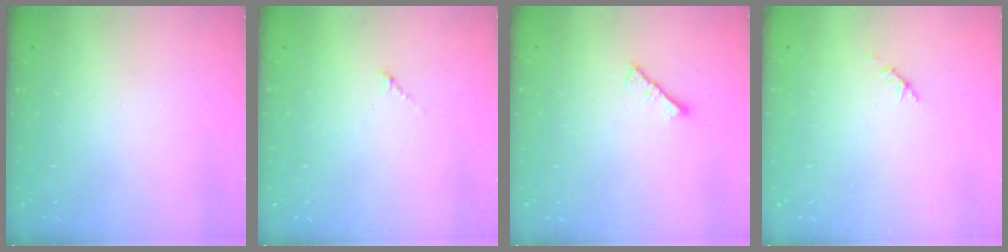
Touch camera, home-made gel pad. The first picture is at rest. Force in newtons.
{"total": 0.8, "press": 0.6, "slide": 0.4}
{"total": 2.8, "press": 2.8, "slide": 0.6}
{"total": 1.9, "press": 1.8, "slide": 0.6}